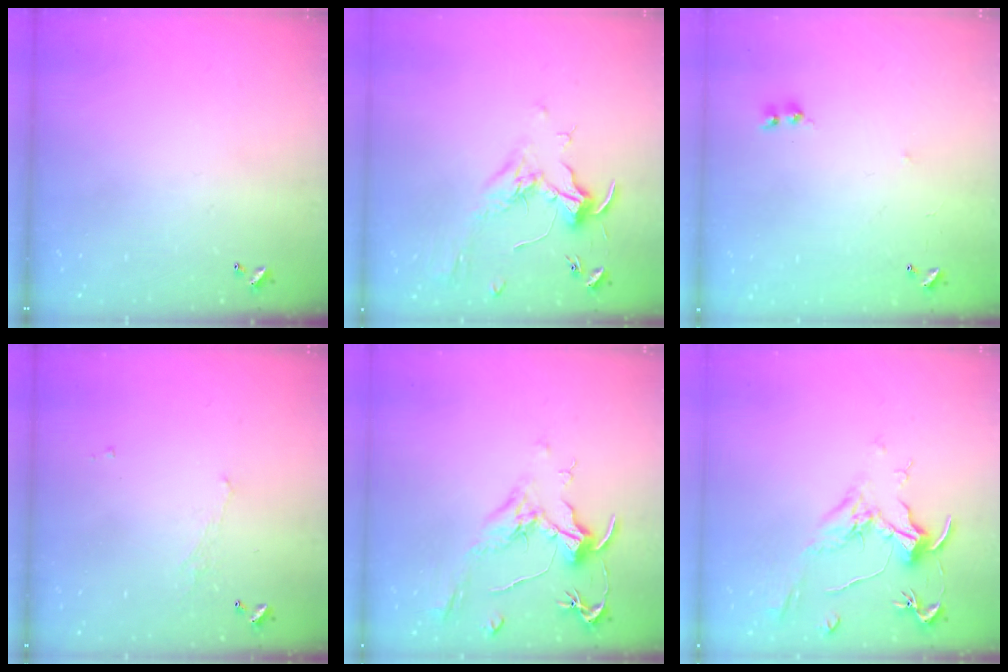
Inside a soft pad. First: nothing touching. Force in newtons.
{"total": 1.8, "press": 1.6, "slide": 0.8}
{"total": 6.4, "press": 6.3, "slide": 0.6}
{"total": 1.1, "press": 0.8, "slide": 0.7}
{"total": 2.1, "press": 2.0, "slide": 0.8}
{"total": 1.9, "press": 1.7, "slide": 0.9}